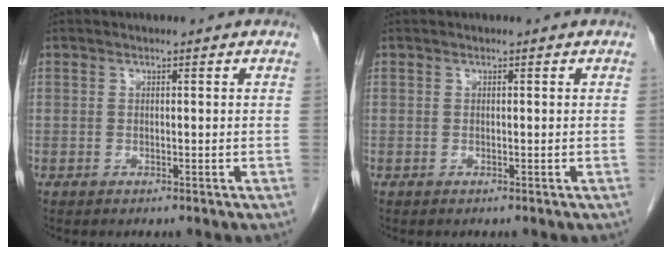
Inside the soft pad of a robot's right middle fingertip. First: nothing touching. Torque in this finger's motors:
{"motor_torque": [0.01, -0.03, 0.00, 0.00]}